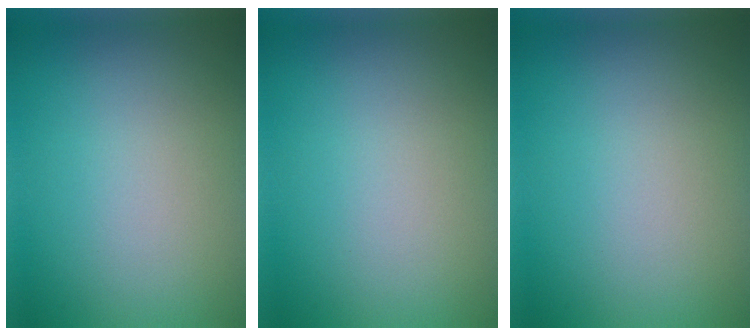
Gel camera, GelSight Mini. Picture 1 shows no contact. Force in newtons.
{"total": 0.0}
{"total": 0.0}